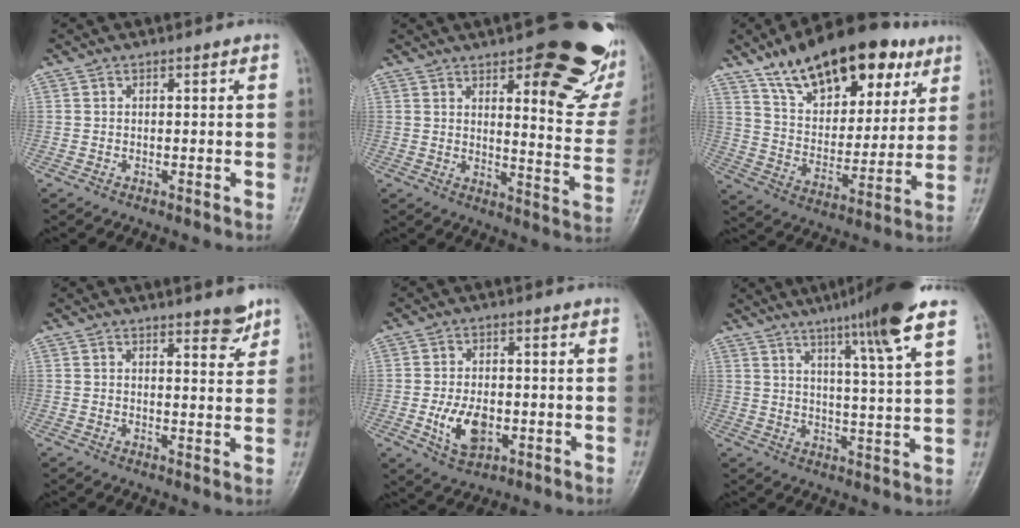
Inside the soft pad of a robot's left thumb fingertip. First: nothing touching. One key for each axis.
{"total": 24.8, "fx": 13.9, "fy": 8.0, "fz": 18.9, "tx": -0.196, "ty": -0.068, "tz": 0.172}
{"total": 24.1, "fx": 14.5, "fy": 11.9, "fz": 15.0, "tx": -0.199, "ty": -0.034, "tz": 0.241}
{"total": 4.3, "fx": 3.3, "fy": 1.1, "fz": 2.6, "tx": -0.022, "ty": -0.025, "tz": 0.042}
{"total": 7.6, "fx": -1.8, "fy": 4.6, "fz": 5.8, "tx": -0.097, "ty": -0.002, "tz": -0.027}
{"total": 13.9, "fx": 8.9, "fy": -0.1, "fz": 10.7, "tx": -0.163, "ty": -0.035, "tz": 0.128}